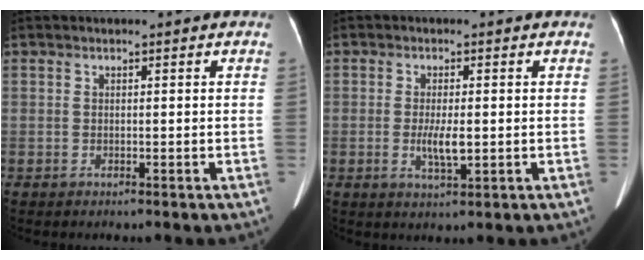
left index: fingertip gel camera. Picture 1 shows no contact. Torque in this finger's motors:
{"motor_torque": [0.52, 0.07, 0.21, 0.02]}